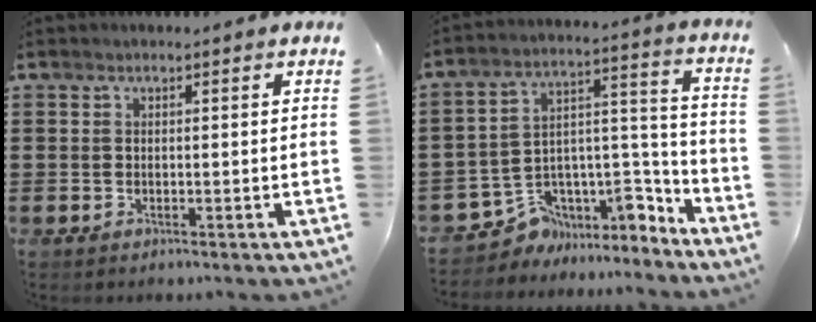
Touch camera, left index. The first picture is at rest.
{"total": 7.5, "force": [-6.1, 4.0, 1.8], "torque": [-0.032, 0.003, -0.111]}